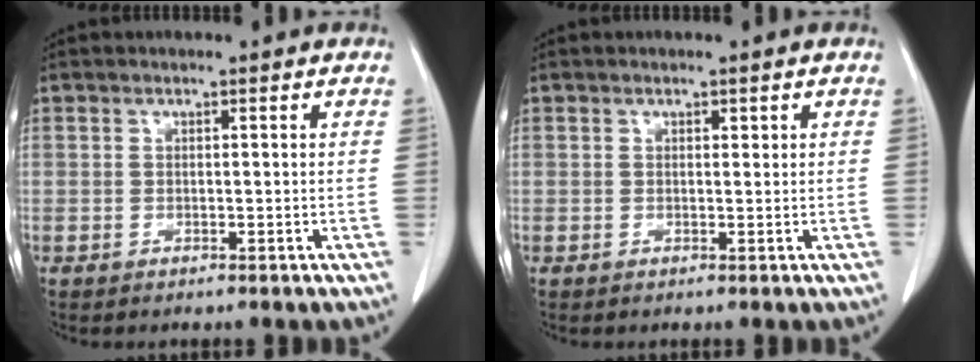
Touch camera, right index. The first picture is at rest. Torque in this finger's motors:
{"motor_torque": [0.01, -0.01, -0.02, -0.01]}